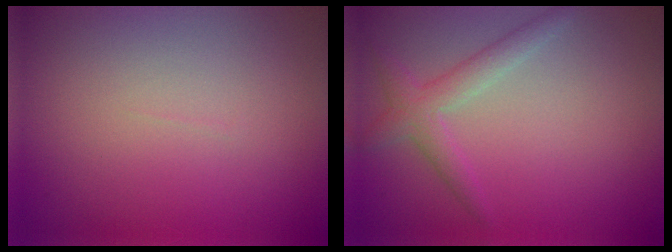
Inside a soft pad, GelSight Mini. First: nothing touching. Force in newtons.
{"total": 2.4, "press": 2.4, "slide": 0.2}